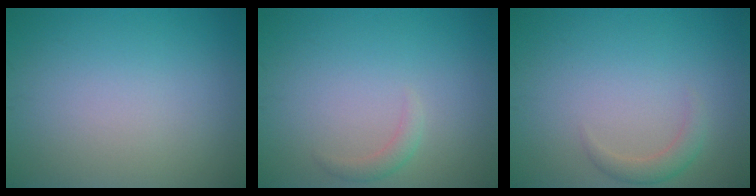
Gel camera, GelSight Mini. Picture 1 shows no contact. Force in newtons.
{"total": 1.2, "press": 1.2, "slide": 0.2}
{"total": 1.7, "press": 1.7, "slide": 0.1}